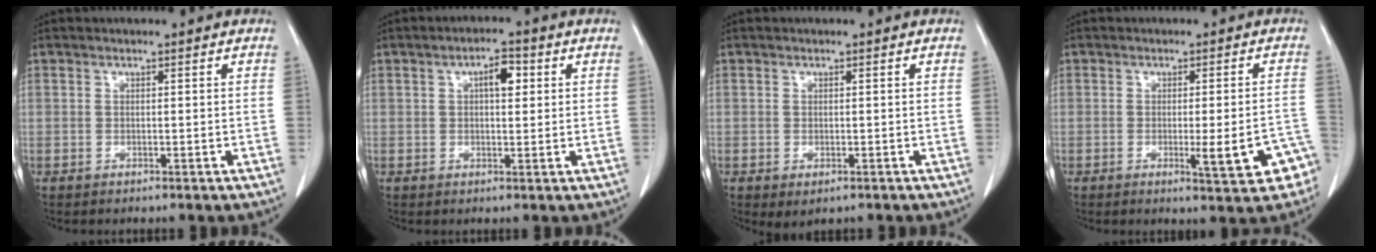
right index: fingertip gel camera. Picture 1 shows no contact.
{"total": 3.8, "force": [1.1, 1.4, 3.4], "torque": [-0.056, 0.008, 0.015]}
{"total": 1.9, "force": [-0.9, 1.0, 1.4], "torque": [-0.021, -0.005, -0.003]}
{"total": 7.4, "force": [-3.0, 1.1, 6.7], "torque": [-0.077, 0.004, -0.034]}